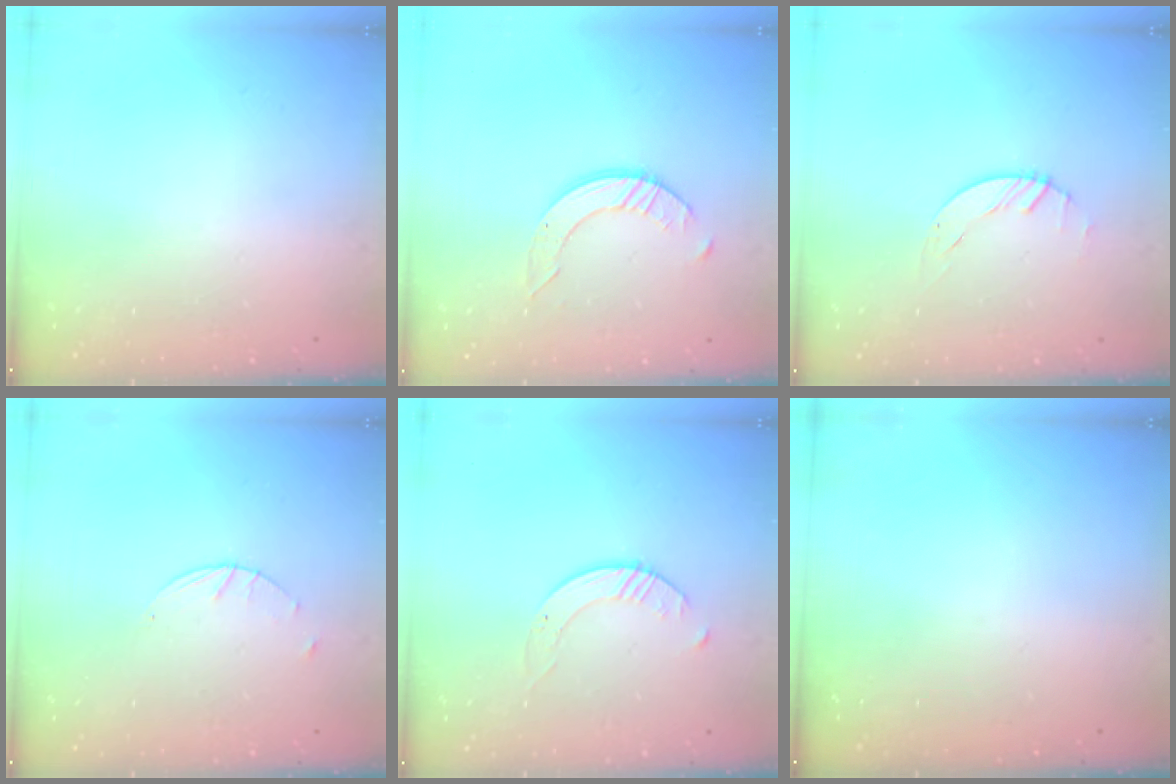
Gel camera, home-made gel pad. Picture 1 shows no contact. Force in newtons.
{"total": 5.0, "press": 5.0, "slide": 0.4}
{"total": 1.5, "press": 1.4, "slide": 0.1}
{"total": 1.7, "press": 1.7, "slide": 0.3}
{"total": 2.6, "press": 2.6, "slide": 0.3}
{"total": 0.0}